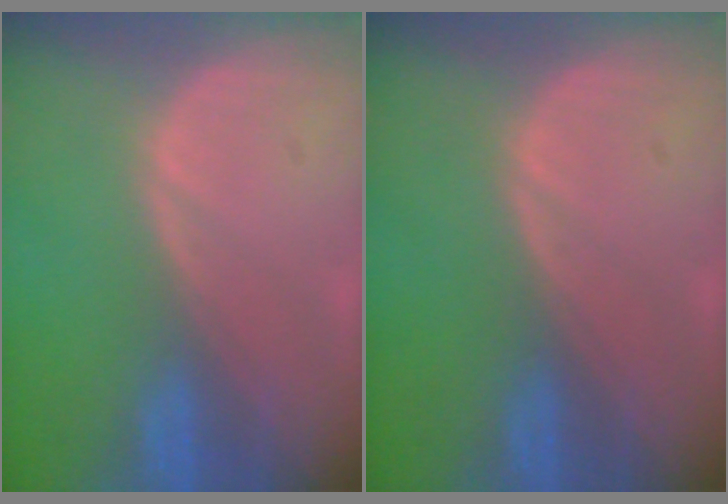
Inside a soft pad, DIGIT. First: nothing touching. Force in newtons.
{"total": 0.0}